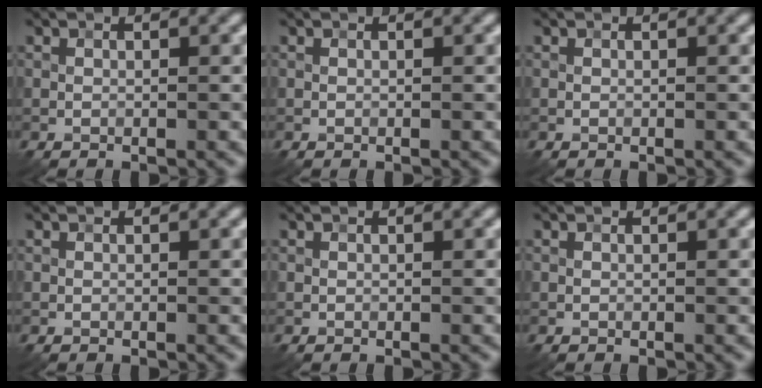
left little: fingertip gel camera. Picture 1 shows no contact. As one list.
[{"total": 0.0}, {"total": 0.0}, {"total": 0.0}, {"total": 0.0}, {"total": 0.0}]